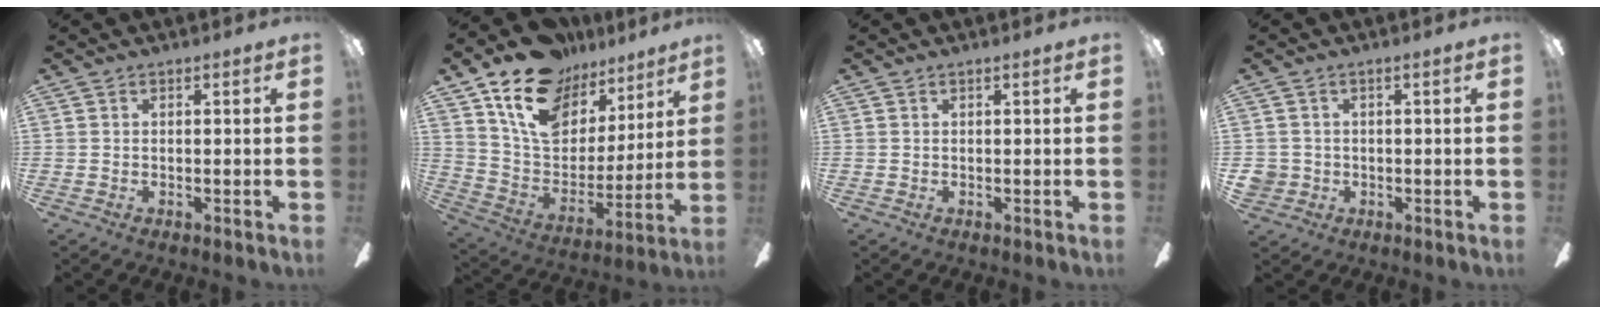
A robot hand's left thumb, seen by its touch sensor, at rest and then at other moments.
{"total": 19.6, "force": [13.2, 11.4, 8.8], "torque": [-0.155, -0.074, 0.242]}
{"total": 0.0}
{"total": 2.8, "force": [-0.4, 2.7, 0.5], "torque": [-0.021, 0.003, -0.010]}